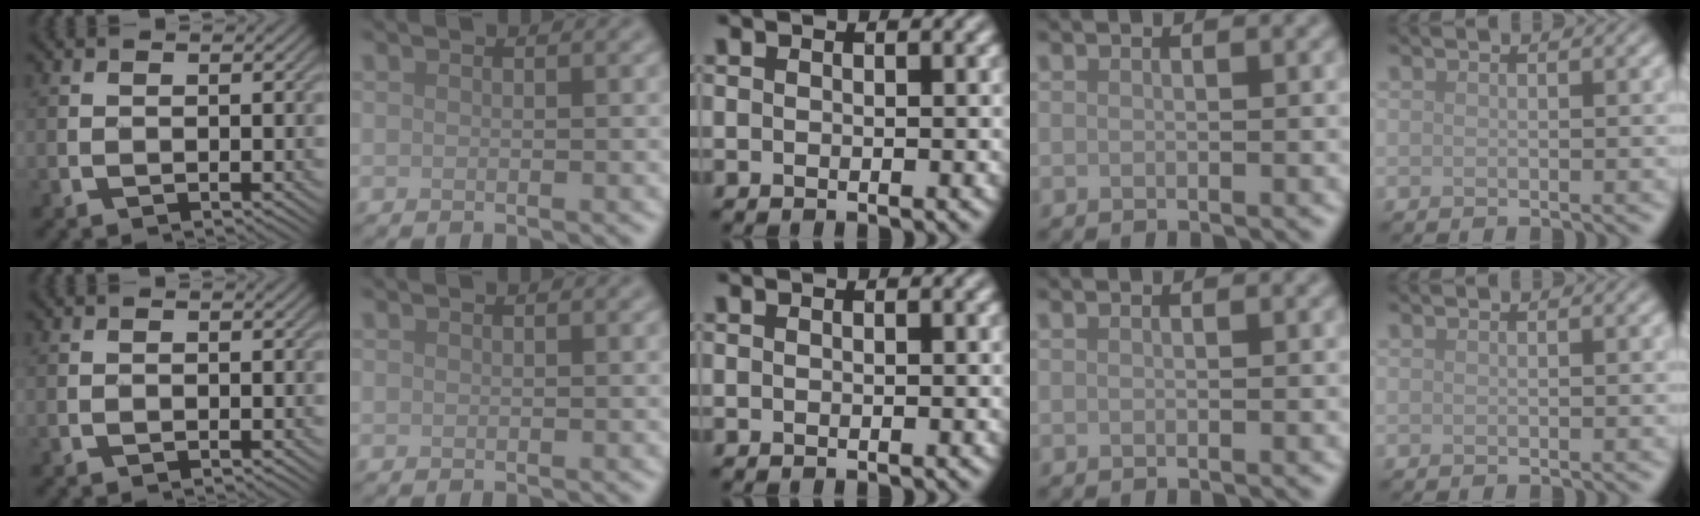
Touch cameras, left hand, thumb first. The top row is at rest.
{}